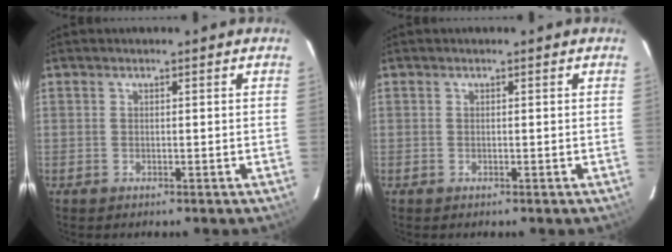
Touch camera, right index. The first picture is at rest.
{"total": 0.0}